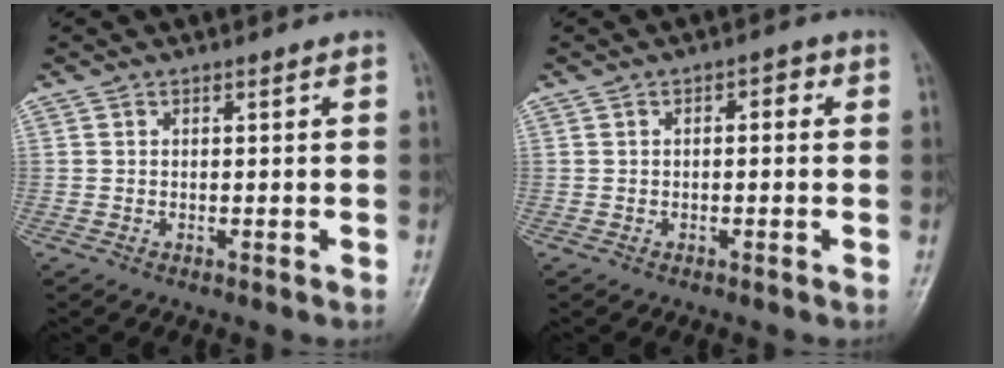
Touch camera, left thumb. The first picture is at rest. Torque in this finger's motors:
{"motor_torque": [-0.38, 0.05, -0.17, -0.03, -0.02]}